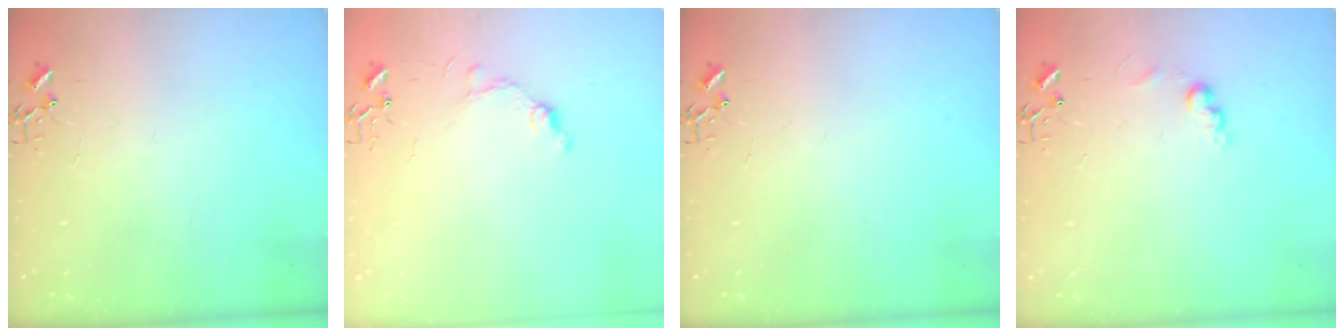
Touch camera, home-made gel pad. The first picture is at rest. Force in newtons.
{"total": 7.9, "press": 7.9, "slide": 0.7}
{"total": 0.0}
{"total": 6.4, "press": 6.4, "slide": 0.5}